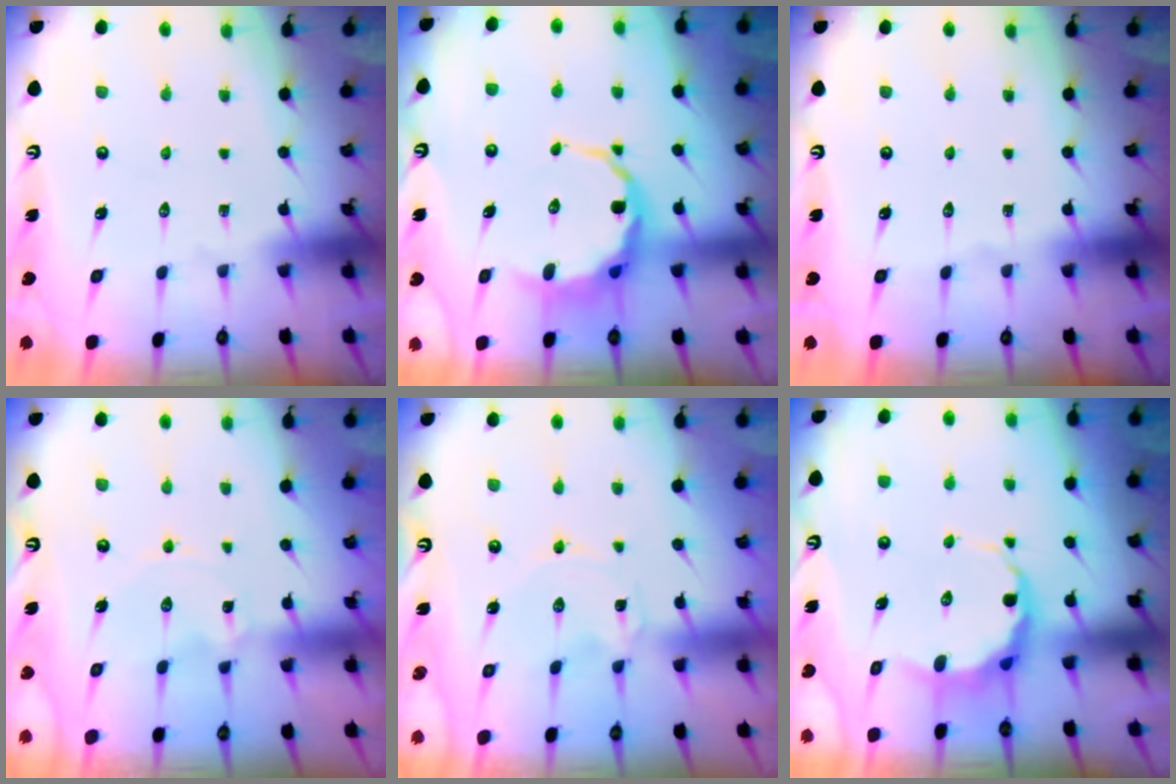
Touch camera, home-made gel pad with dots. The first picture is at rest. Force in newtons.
{"total": 8.3, "press": 8.1, "slide": 2.0}
{"total": 0.0}
{"total": 0.8, "press": 0.8, "slide": 0.2}
{"total": 0.0}
{"total": 7.4, "press": 7.1, "slide": 1.9}